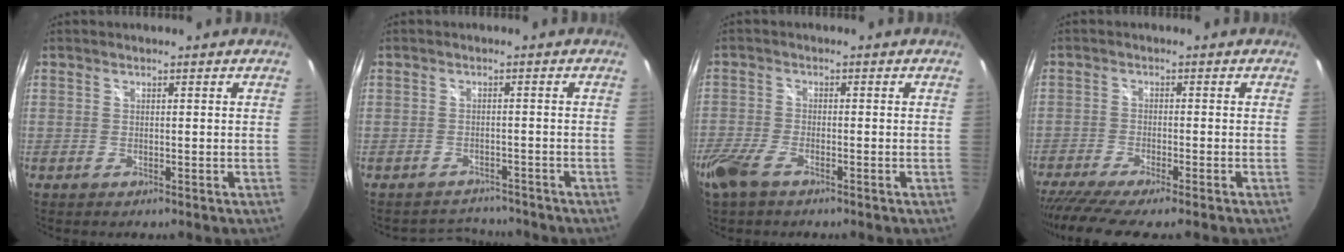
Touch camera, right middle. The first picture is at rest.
{"total": 4.0, "force": [-3.8, 1.1, -0.6], "torque": [0.008, 0.018, -0.058]}
{"total": 6.4, "force": [-4.8, 1.8, 3.9], "torque": [-0.102, -0.007, -0.102]}
{"total": 8.7, "force": [-7.2, -0.3, 4.9], "torque": [-0.108, -0.037, -0.120]}